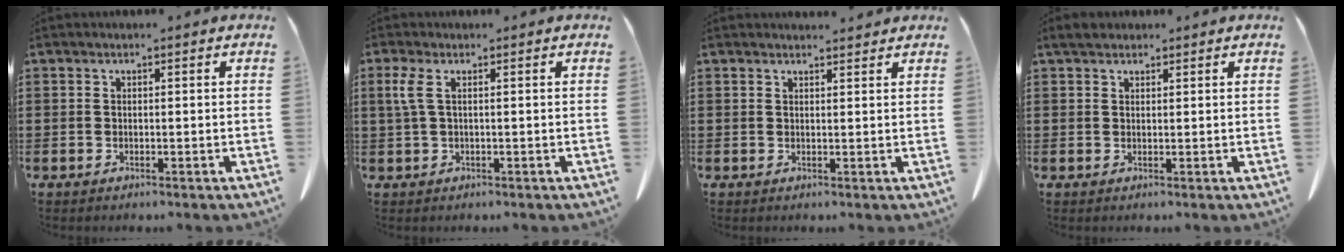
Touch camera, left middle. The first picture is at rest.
{"total": 2.6, "force": [0.2, 0.6, 2.6], "torque": [-0.058, -0.003, 0.001]}
{"total": 1.5, "force": [1.5, 0.2, 0.3], "torque": [-0.010, 0.002, 0.028]}
{"total": 1.9, "force": [1.6, 0.9, 0.7], "torque": [-0.019, 0.007, 0.030]}